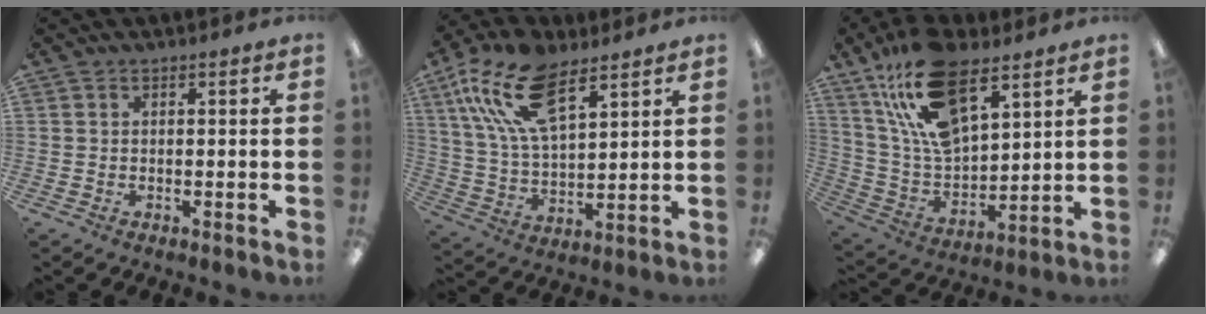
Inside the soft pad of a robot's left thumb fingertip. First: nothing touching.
{"total": 18.6, "force": [10.5, 8.9, 12.6], "torque": [-0.260, -0.026, 0.189]}
{"total": 20.1, "force": [12.3, 9.3, 12.8], "torque": [-0.275, -0.051, 0.219]}